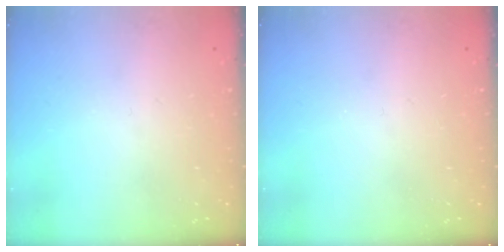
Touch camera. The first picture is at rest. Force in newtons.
{"total": 0.0}